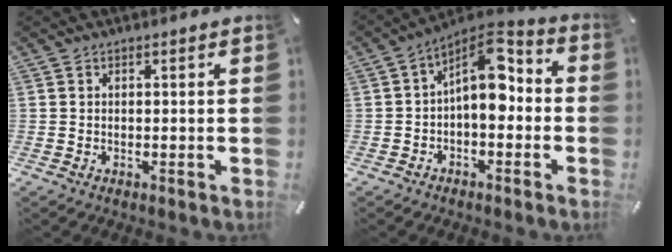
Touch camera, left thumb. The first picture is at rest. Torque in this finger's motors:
{"motor_torque": [0.22, 0.70, 1.14, 0.14, 0.35]}